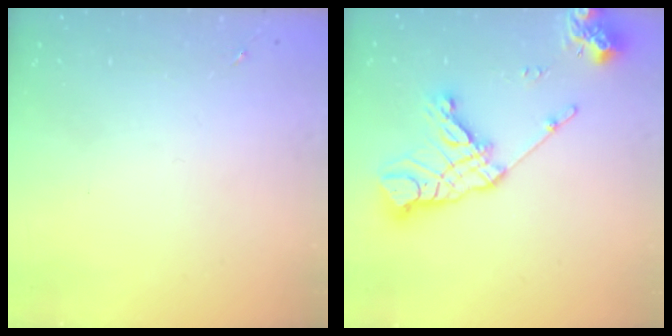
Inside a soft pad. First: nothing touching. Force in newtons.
{"total": 16.5, "press": 16.4, "slide": 2.2}